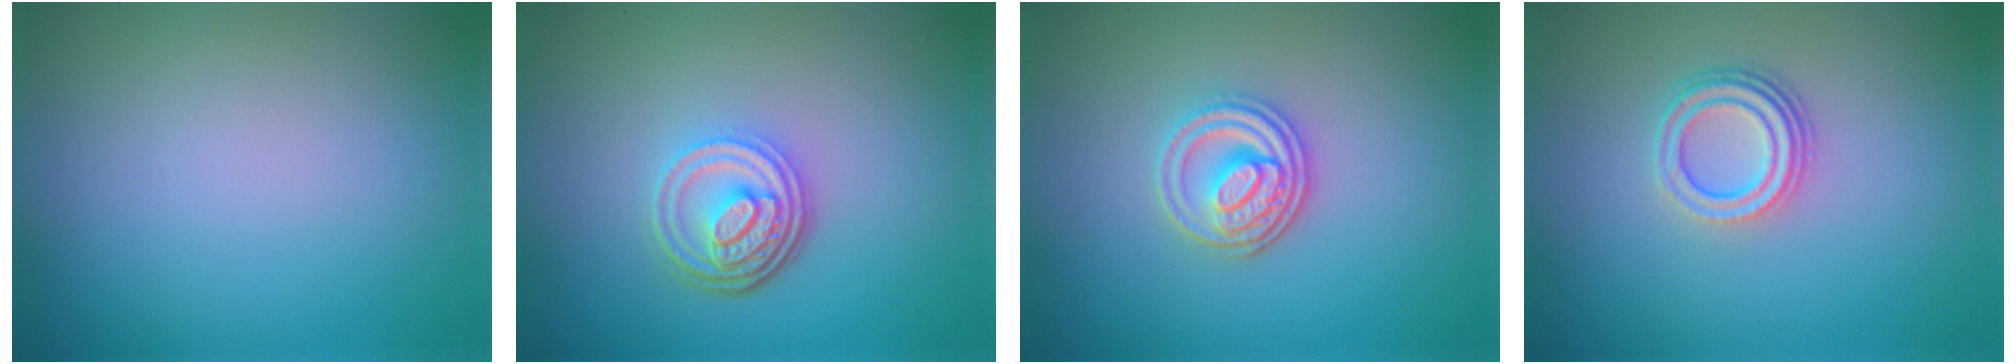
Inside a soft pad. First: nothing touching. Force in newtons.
{"total": 4.7, "press": 3.4, "slide": 3.2}
{"total": 3.4, "press": 3.0, "slide": 1.7}
{"total": 3.3, "press": 2.4, "slide": 2.2}